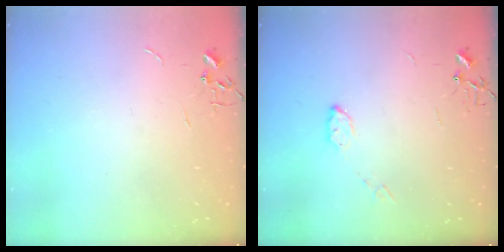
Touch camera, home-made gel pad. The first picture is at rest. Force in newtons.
{"total": 4.5, "press": 4.5, "slide": 0.2}